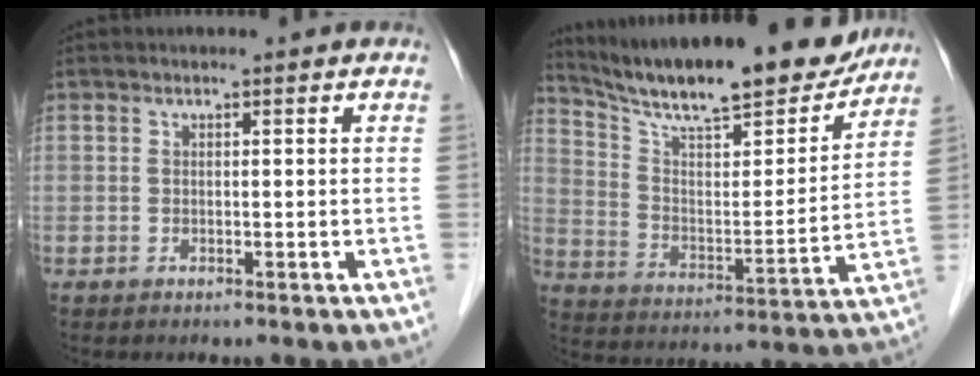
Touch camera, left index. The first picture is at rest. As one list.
[{"total": 21.7, "force": [19.3, 3.4, 9.3], "torque": [-0.155, -0.017, 0.295]}]